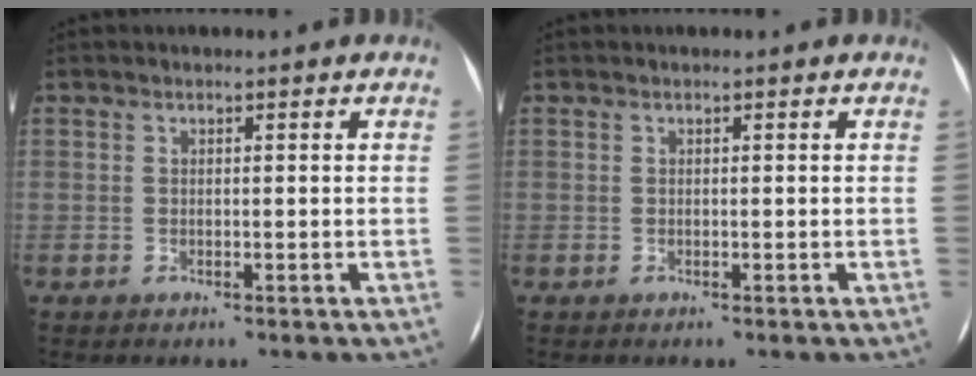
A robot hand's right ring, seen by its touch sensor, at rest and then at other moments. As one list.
[{"total": 0.0}]